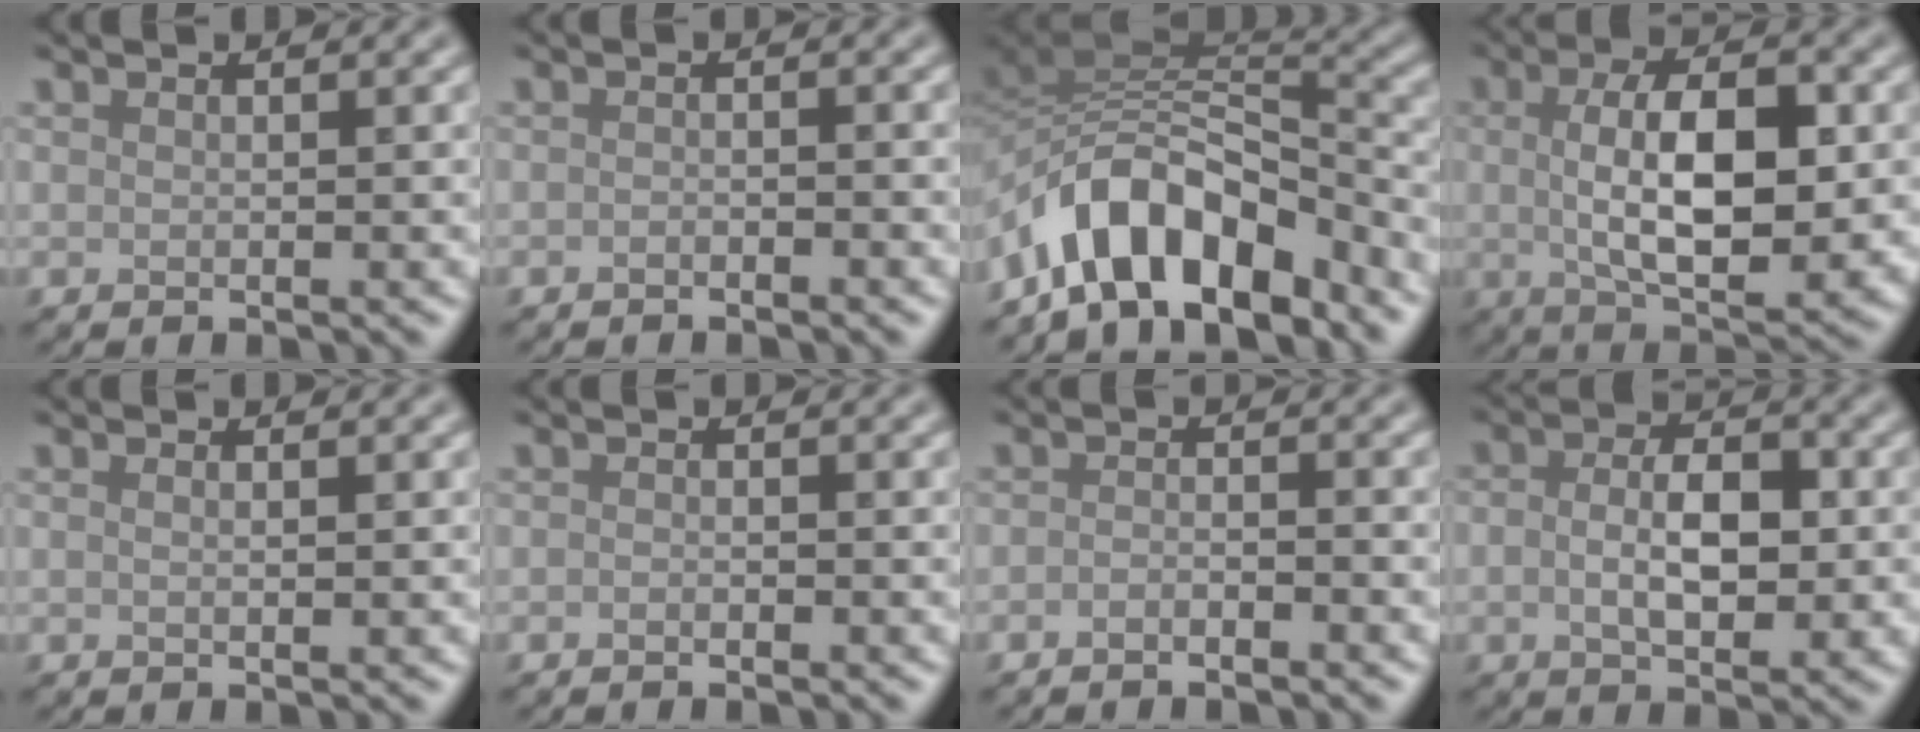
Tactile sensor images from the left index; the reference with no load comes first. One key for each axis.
{"total": 0.9, "fx": -0.7, "fy": 0.2, "fz": 0.5, "tx": -0.009, "ty": 0.001, "tz": -0.013}
{"total": 9.0, "fx": -5.4, "fy": 4.3, "fz": 5.8, "tx": -0.071, "ty": 0.011, "tz": -0.102}
{"total": 9.2, "fx": 0.4, "fy": 3.7, "fz": 8.5, "tx": -0.136, "ty": -0.001, "tz": 0.006}
{"total": 0.6, "fx": 0.2, "fy": 0.1, "fz": 0.6, "tx": -0.008, "ty": -0.002, "tz": 0.002}
{"total": 0.5, "fx": -0.3, "fy": 0.1, "fz": 0.4, "tx": -0.006, "ty": 0.000, "tz": -0.007}
{"total": 1.2, "fx": -0.9, "fy": 0.3, "fz": 0.8, "tx": -0.016, "ty": 0.001, "tz": -0.019}
{"total": 4.9, "fx": -0.4, "fy": 2.4, "fz": 4.3, "tx": -0.081, "ty": 0.002, "tz": -0.008}